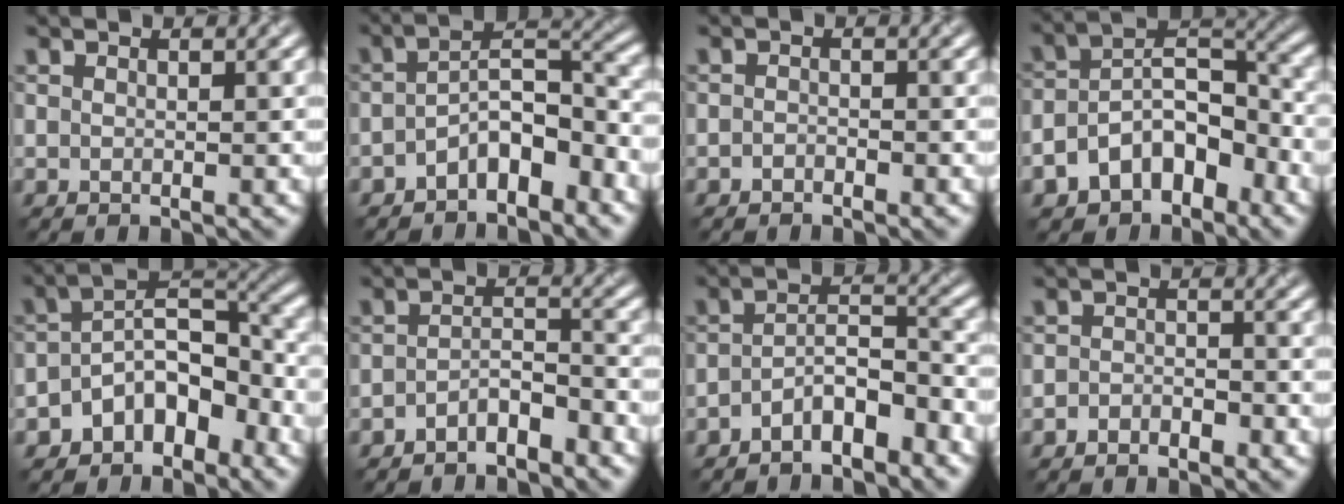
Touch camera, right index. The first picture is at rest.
{"total": 5.5, "force": [-3.0, 2.3, 4.0], "torque": [-0.063, 0.016, -0.060]}
{"total": 0.7, "force": [-0.7, 0.2, 0.1], "torque": [-0.003, 0.005, -0.016]}
{"total": 7.6, "force": [-3.9, 4.7, 4.5], "torque": [-0.064, 0.011, -0.077]}
{"total": 6.2, "force": [-3.2, 3.8, 3.6], "torque": [-0.036, 0.016, -0.067]}
{"total": 2.8, "force": [-2.3, 0.7, 1.5], "torque": [-0.029, 0.010, -0.049]}
{"total": 4.8, "force": [-3.4, 1.5, 3.1], "torque": [-0.055, 0.009, -0.061]}
{"total": 1.7, "force": [-1.2, 0.9, 0.7], "torque": [-0.013, 0.008, -0.026]}